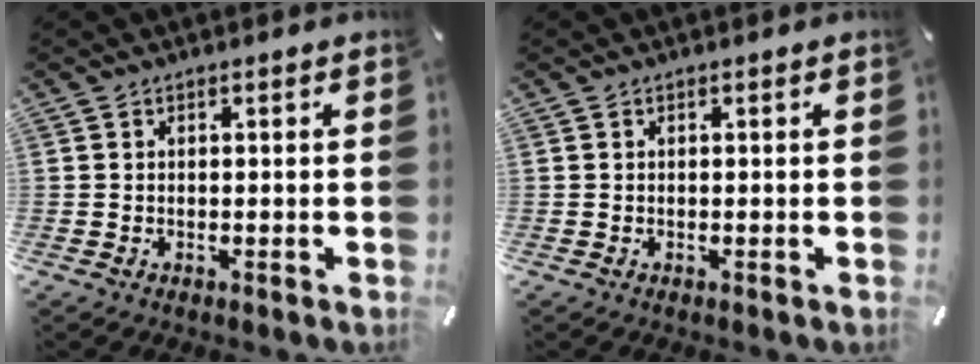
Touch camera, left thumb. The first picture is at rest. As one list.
[{"total": 0.0}]